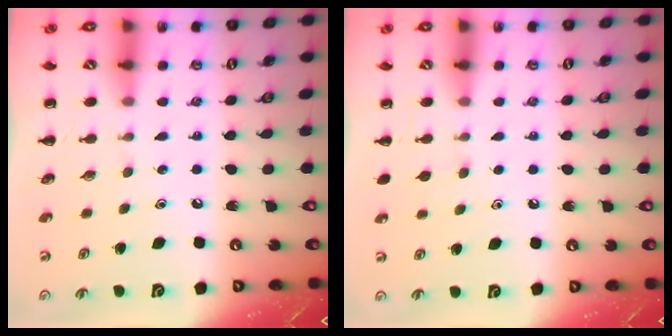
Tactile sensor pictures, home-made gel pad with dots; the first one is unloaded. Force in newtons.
{"total": 2.3, "press": 2.0, "slide": 1.1}